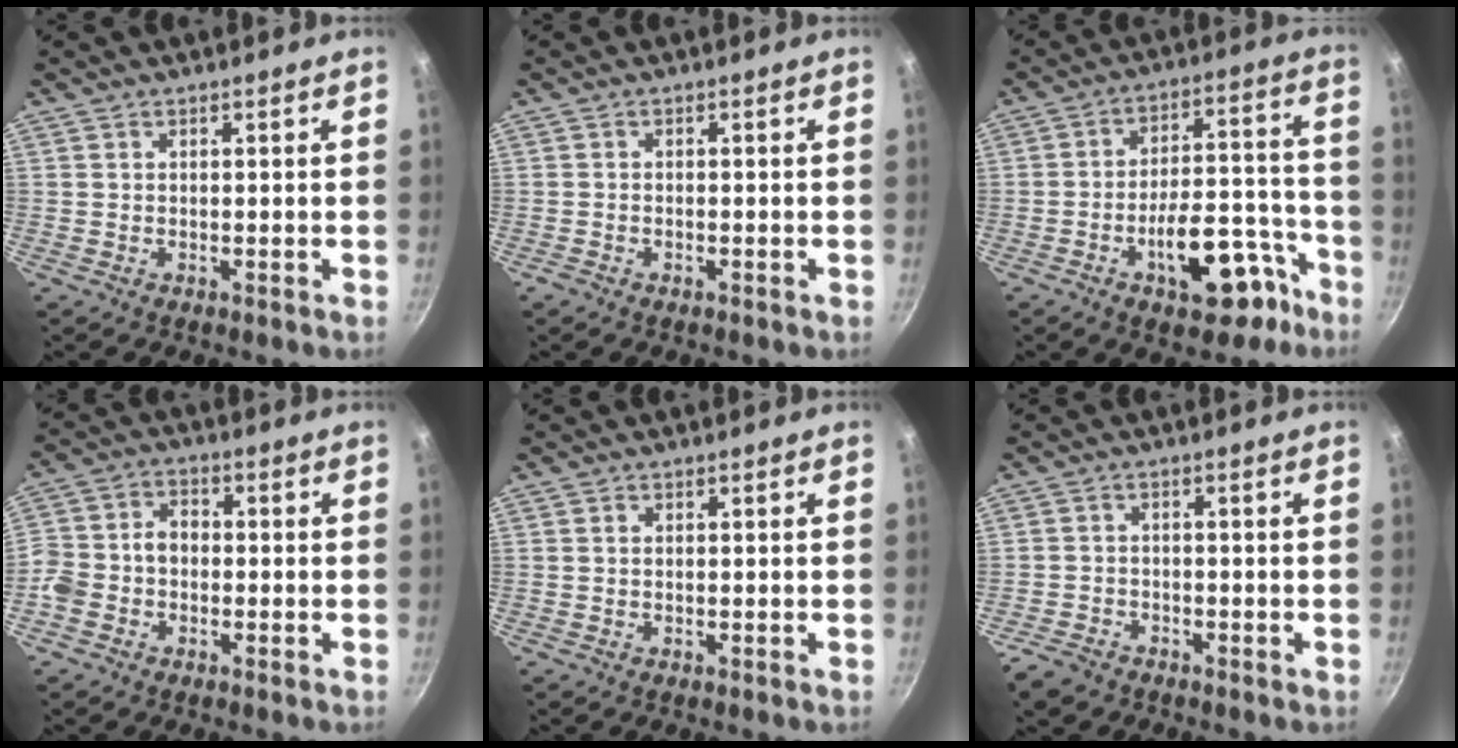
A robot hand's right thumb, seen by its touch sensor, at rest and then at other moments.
{"total": 0.9, "force": [-0.6, 0.5, 0.4], "torque": [-0.013, 0.005, -0.013]}
{"total": 13.9, "force": [-7.2, 6.7, 9.8], "torque": [-0.084, 0.066, -0.091]}
{"total": 8.3, "force": [-2.2, 6.5, 4.6], "torque": [-0.077, 0.038, -0.058]}
{"total": 0.6, "force": [0.1, 0.5, 0.3], "torque": [-0.005, 0.004, 0.001]}
{"total": 4.4, "force": [-3.2, 2.7, 1.4], "torque": [-0.032, 0.026, -0.058]}